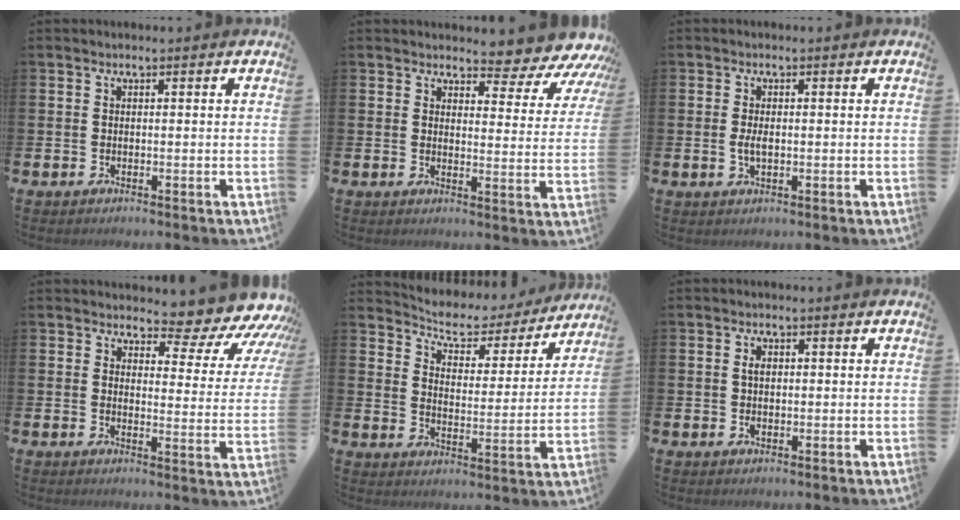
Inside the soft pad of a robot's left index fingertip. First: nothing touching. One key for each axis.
{"total": 4.3, "fx": 4.0, "fy": 1.5, "fz": 0.7, "tx": -0.008, "ty": -0.047, "tz": 0.060}
{"total": 2.0, "fx": -0.1, "fy": 1.0, "fz": 1.8, "tx": -0.035, "ty": 0.003, "tz": -0.003}
{"total": 5.5, "fx": 4.8, "fy": 2.0, "fz": 1.8, "tx": -0.026, "ty": -0.055, "tz": 0.072}
{"total": 5.5, "fx": 5.1, "fy": 2.0, "fz": 0.7, "tx": -0.043, "ty": -0.045, "tz": 0.082}
{"total": 1.8, "fx": 0.3, "fy": 1.1, "fz": 1.4, "tx": -0.016, "ty": 0.000, "tz": 0.001}